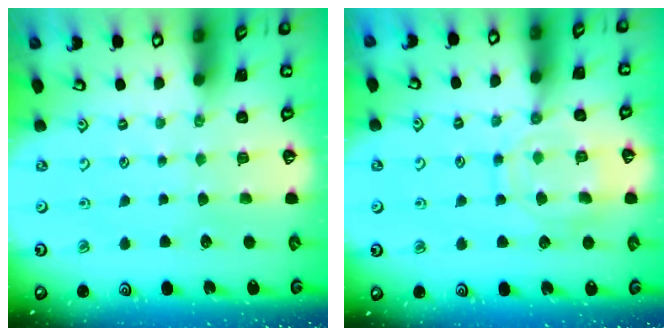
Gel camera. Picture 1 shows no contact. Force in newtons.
{"total": 12.0, "press": 11.9, "slide": 1.1}